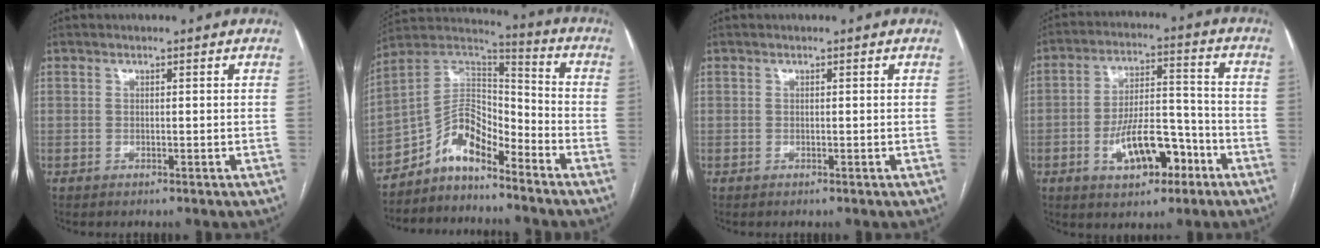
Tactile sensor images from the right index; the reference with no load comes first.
{"total": 9.8, "force": [-7.4, 3.3, 5.5], "torque": [-0.099, 0.041, -0.138]}
{"total": 0.0}
{"total": 10.7, "force": [-4.8, 4.7, 8.4], "torque": [-0.149, 0.021, -0.071]}